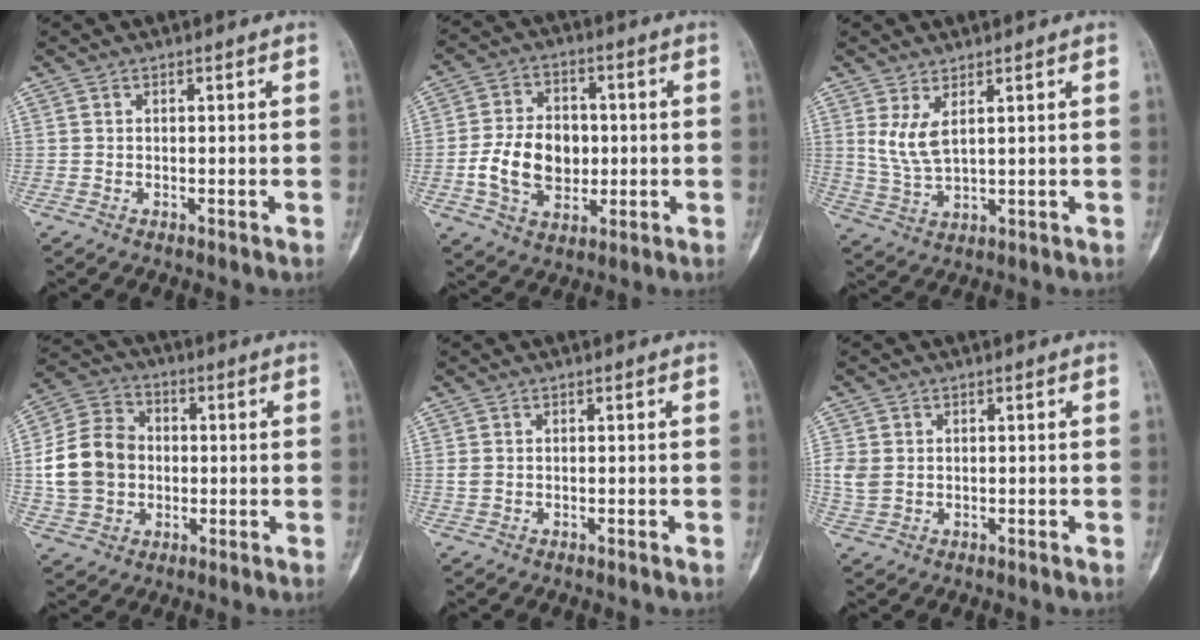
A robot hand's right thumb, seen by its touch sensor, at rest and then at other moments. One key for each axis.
{"total": 12.8, "fx": -1.2, "fy": 9.3, "fz": 8.6, "tx": -0.128, "ty": 0.014, "tz": -0.019}
{"total": 5.5, "fx": 2.3, "fy": 2.0, "fz": 4.6, "tx": -0.099, "ty": -0.018, "tz": 0.060}
{"total": 13.6, "fx": -0.4, "fy": 11.2, "fz": 7.7, "tx": -0.130, "ty": 0.023, "tz": -0.008}
{"total": 1.0, "fx": -0.2, "fy": 0.7, "fz": 0.7, "tx": -0.021, "ty": 0.007, "tz": 0.000}
{"total": 3.8, "fx": 0.1, "fy": 3.0, "fz": 2.3, "tx": -0.049, "ty": 0.004, "tz": 0.003}